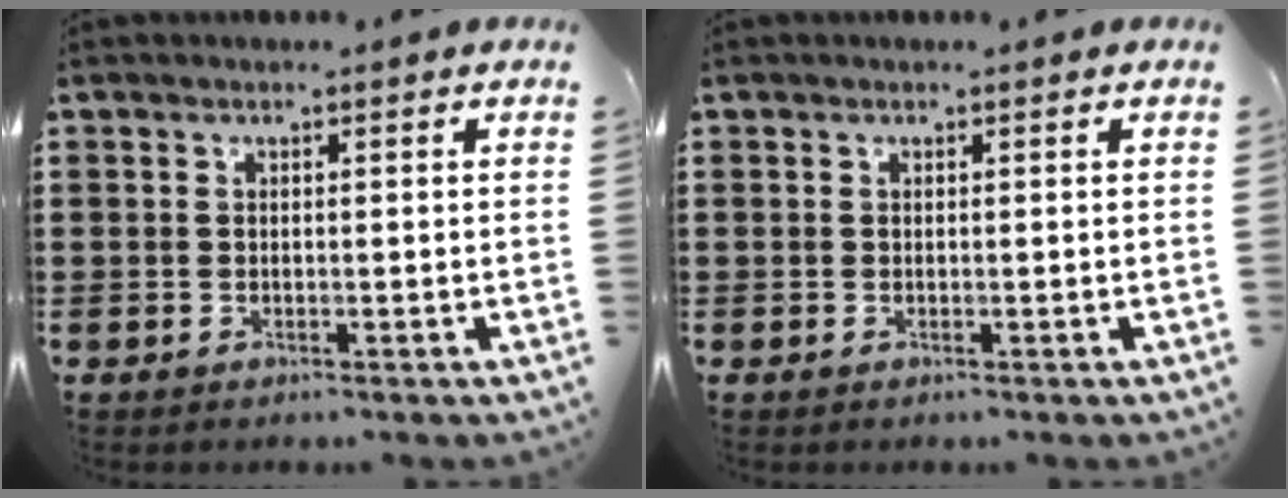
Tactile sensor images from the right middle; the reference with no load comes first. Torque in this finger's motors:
{"motor_torque": [-0.04, 0.00, 0.05, -0.01]}